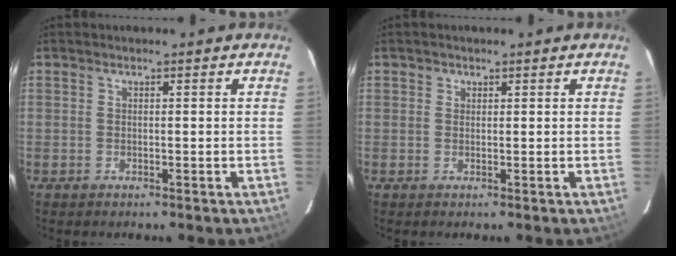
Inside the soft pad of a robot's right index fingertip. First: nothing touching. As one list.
[{"total": 0.9, "force": [0.2, 0.8, 0.0], "torque": [0.002, 0.005, 0.001]}]